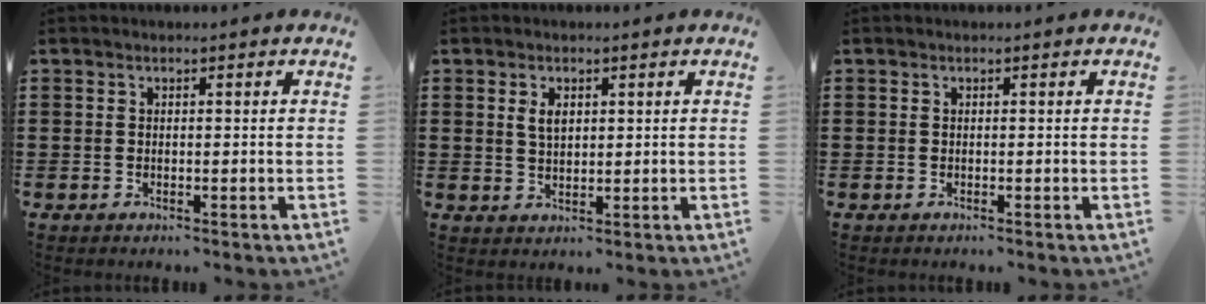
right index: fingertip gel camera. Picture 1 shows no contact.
{"total": 2.6, "force": [0.9, 1.4, 2.0], "torque": [-0.043, 0.005, 0.016]}
{"total": 0.0}